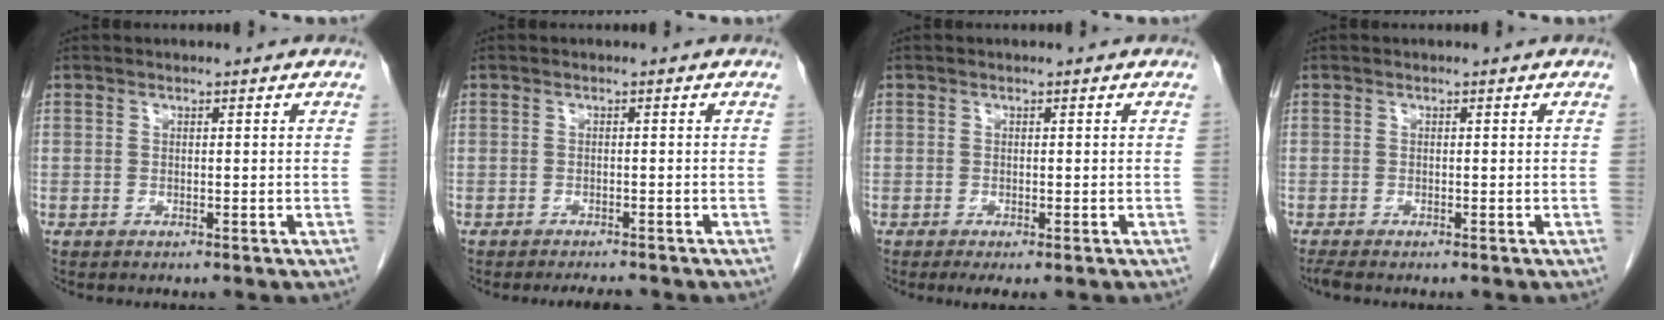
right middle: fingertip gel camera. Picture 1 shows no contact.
{"total": 2.2, "force": [-2.1, 0.2, 0.7], "torque": [-0.011, -0.007, -0.027]}
{"total": 1.9, "force": [-1.1, 0.5, 1.4], "torque": [-0.021, -0.007, -0.014]}
{"total": 0.9, "force": [-0.8, -0.1, 0.4], "torque": [-0.016, -0.006, -0.018]}